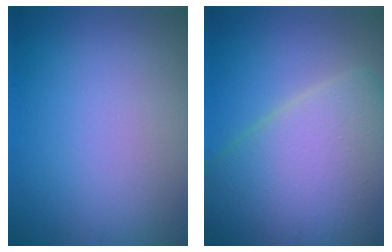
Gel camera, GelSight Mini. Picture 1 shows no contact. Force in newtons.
{"total": 12.1, "press": 12.0, "slide": 1.0}